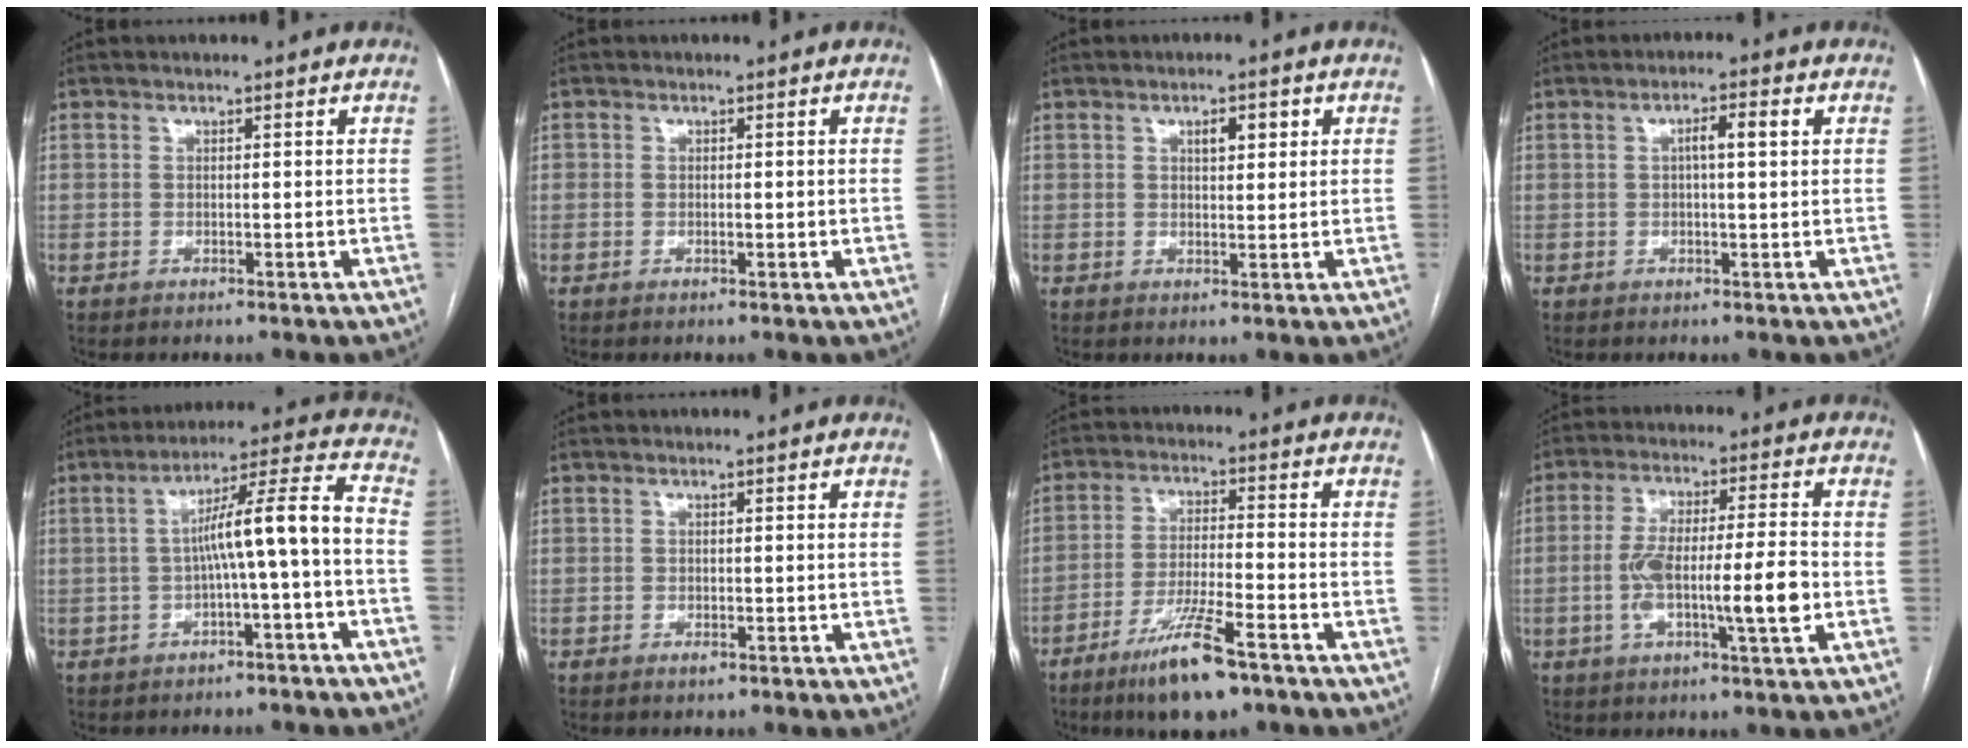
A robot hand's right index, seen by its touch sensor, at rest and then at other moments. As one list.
[{"total": 0.9, "force": [-0.2, 0.5, 0.8], "torque": [-0.010, 0.002, 0.000]}, {"total": 3.0, "force": [1.3, 1.1, 2.5], "torque": [-0.040, 0.004, 0.020]}, {"total": 3.5, "force": [0.8, 0.4, 3.4], "torque": [-0.058, 0.010, 0.012]}, {"total": 10.0, "force": [-1.8, -0.3, 9.8], "torque": [-0.151, 0.034, -0.026]}, {"total": 0.6, "force": [-0.4, 0.3, 0.4], "torque": [-0.004, 0.000, -0.004]}, {"total": 10.5, "force": [-6.9, 1.3, 7.9], "torque": [-0.151, -0.022, -0.118]}, {"total": 11.7, "force": [-2.3, 1.0, 11.4], "torque": [-0.204, 0.009, -0.040]}]